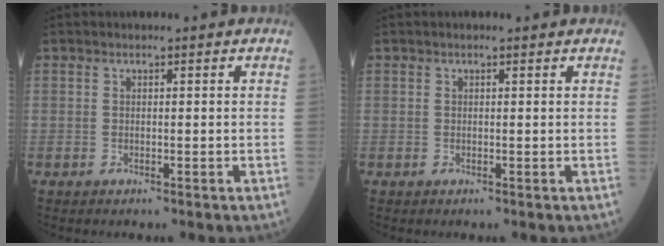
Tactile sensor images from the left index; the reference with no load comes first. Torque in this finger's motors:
{"motor_torque": [-0.01, 0.13, -0.12, -0.01]}